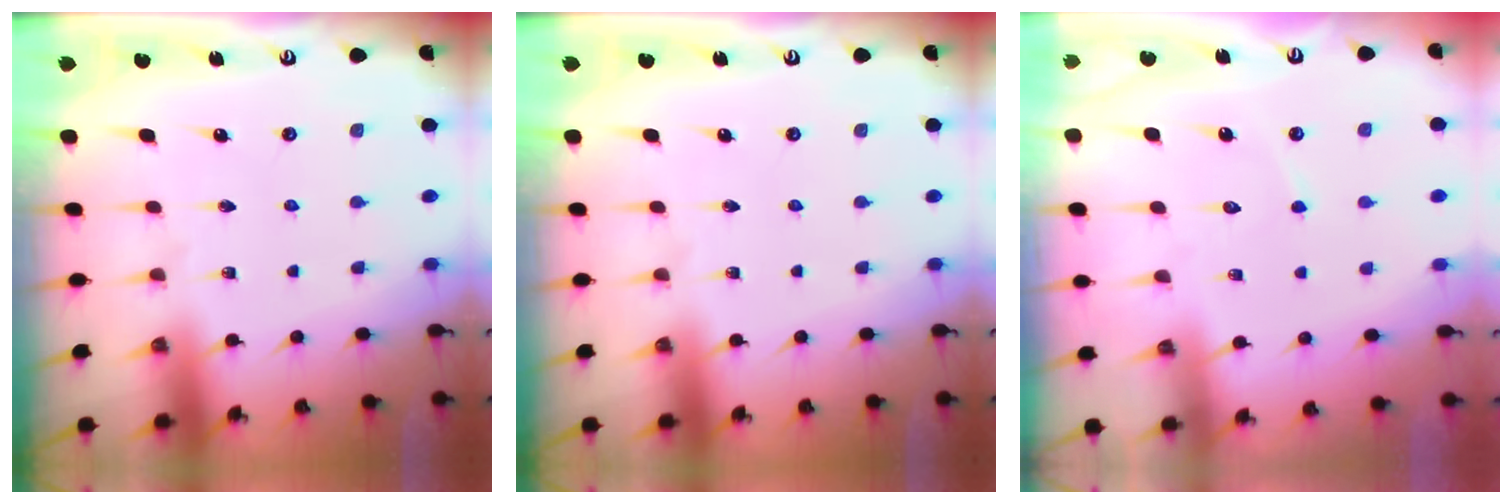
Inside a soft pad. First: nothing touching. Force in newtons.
{"total": 0.0}
{"total": 3.9, "press": 3.8, "slide": 0.4}